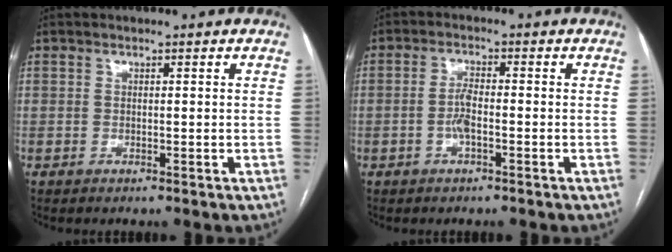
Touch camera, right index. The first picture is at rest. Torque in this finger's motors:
{"motor_torque": [0.81, 0.10, 0.36, 0.08]}